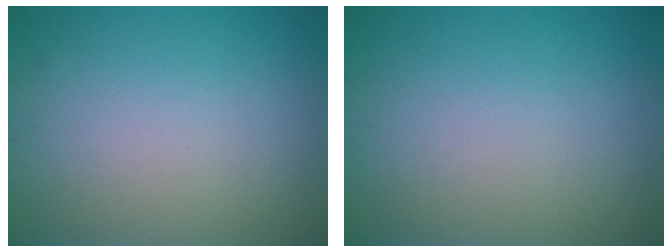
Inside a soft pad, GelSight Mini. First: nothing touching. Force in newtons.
{"total": 0.0}